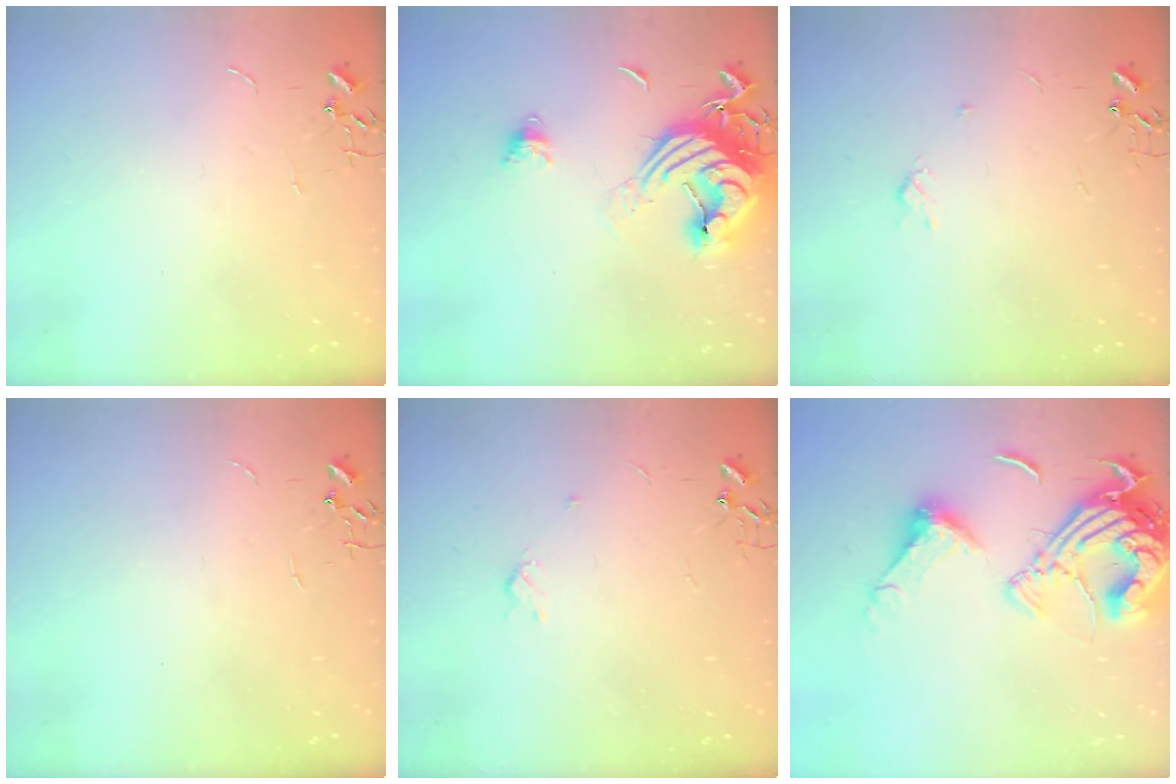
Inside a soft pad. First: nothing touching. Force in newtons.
{"total": 14.8, "press": 14.7, "slide": 1.7}
{"total": 3.5, "press": 3.5, "slide": 0.7}
{"total": 0.0}
{"total": 3.5, "press": 3.5, "slide": 0.7}
{"total": 19.0, "press": 18.9, "slide": 1.9}